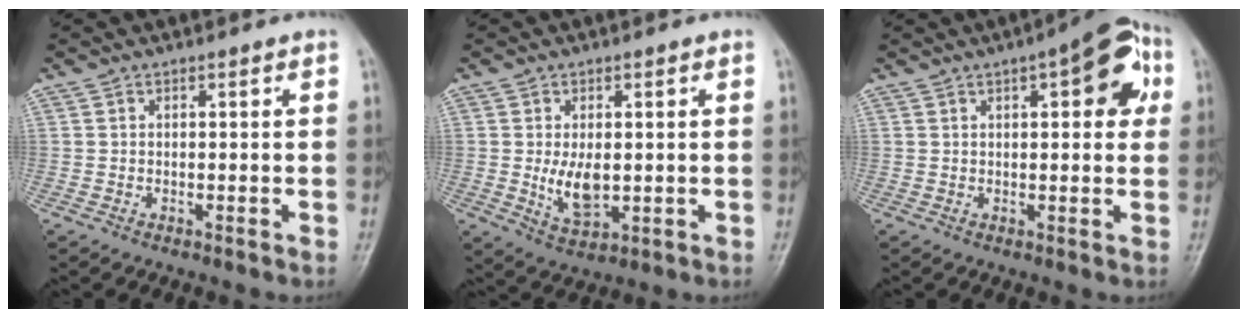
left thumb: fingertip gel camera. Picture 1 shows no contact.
{"total": 6.5, "force": [-0.1, 3.7, 5.3], "torque": [-0.085, -0.013, 0.008]}
{"total": 11.3, "force": [4.0, 4.4, 9.7], "torque": [-0.091, 0.011, 0.040]}